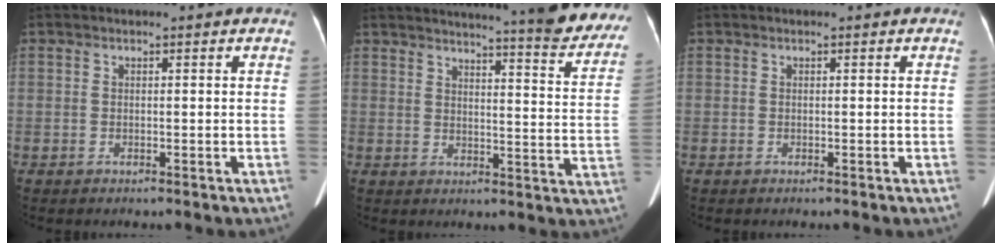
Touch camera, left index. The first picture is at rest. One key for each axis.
{"total": 22.2, "fx": 20.1, "fy": 1.7, "fz": 9.1, "tx": -0.108, "ty": -0.077, "tz": 0.226}
{"total": 0.0}